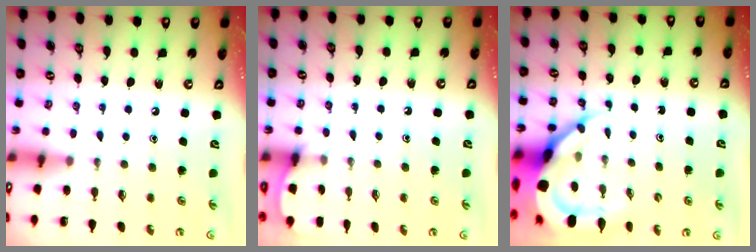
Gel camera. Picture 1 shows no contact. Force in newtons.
{"total": 2.6, "press": 2.6, "slide": 0.3}
{"total": 9.9, "press": 9.8, "slide": 1.2}